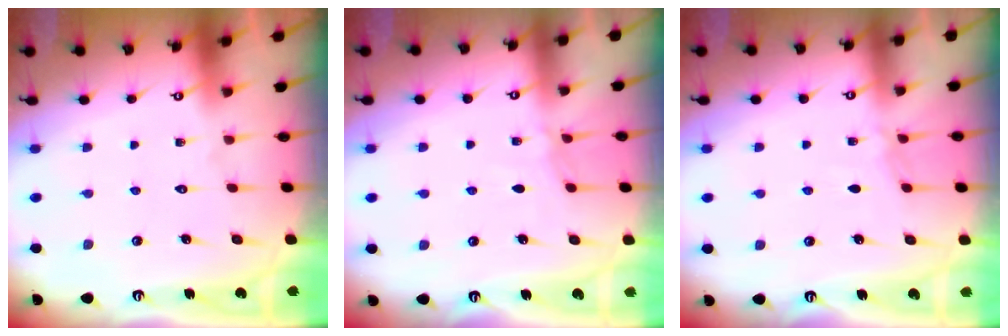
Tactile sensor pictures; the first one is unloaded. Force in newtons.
{"total": 4.3, "press": 4.2, "slide": 0.5}
{"total": 3.5, "press": 3.5, "slide": 0.5}